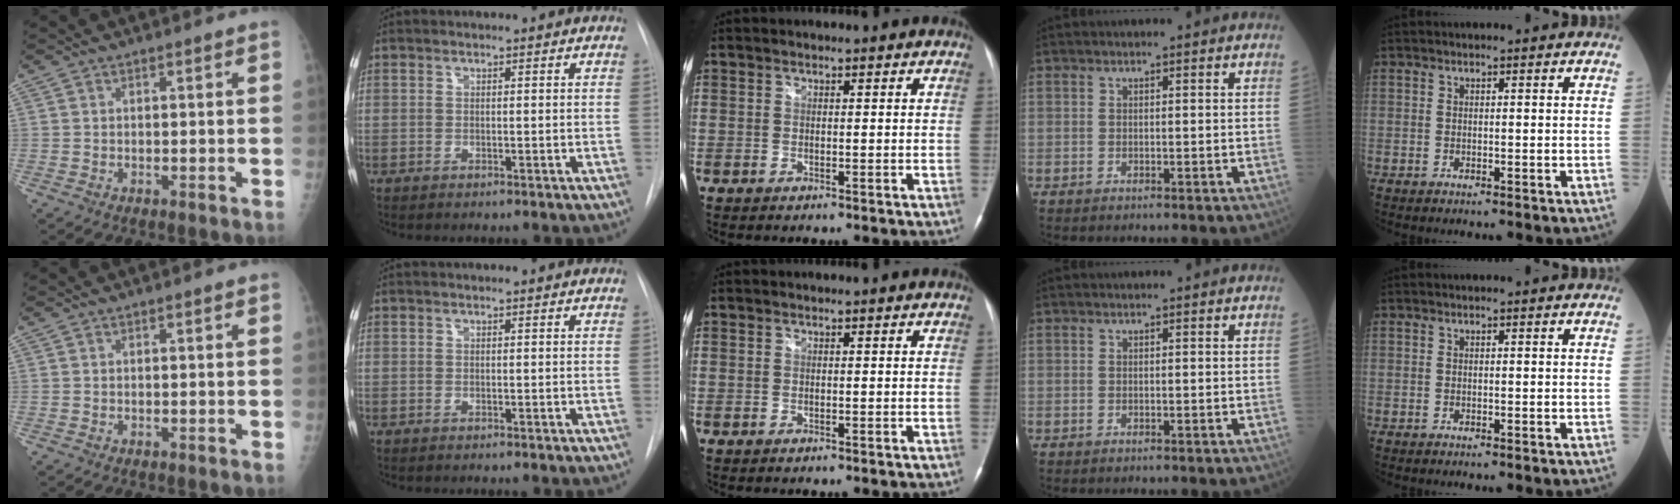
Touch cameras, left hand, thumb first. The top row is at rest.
{}